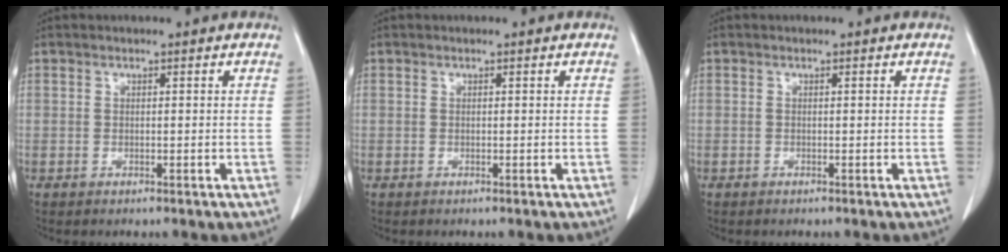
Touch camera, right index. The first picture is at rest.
{"total": 0.0}
{"total": 0.0}